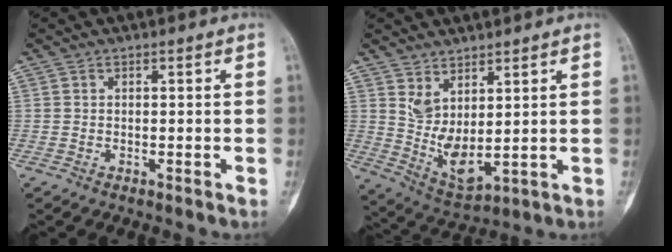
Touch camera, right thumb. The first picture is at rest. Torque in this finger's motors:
{"motor_torque": [0.77, 0.92, 0.06, 0.08, 0.21]}